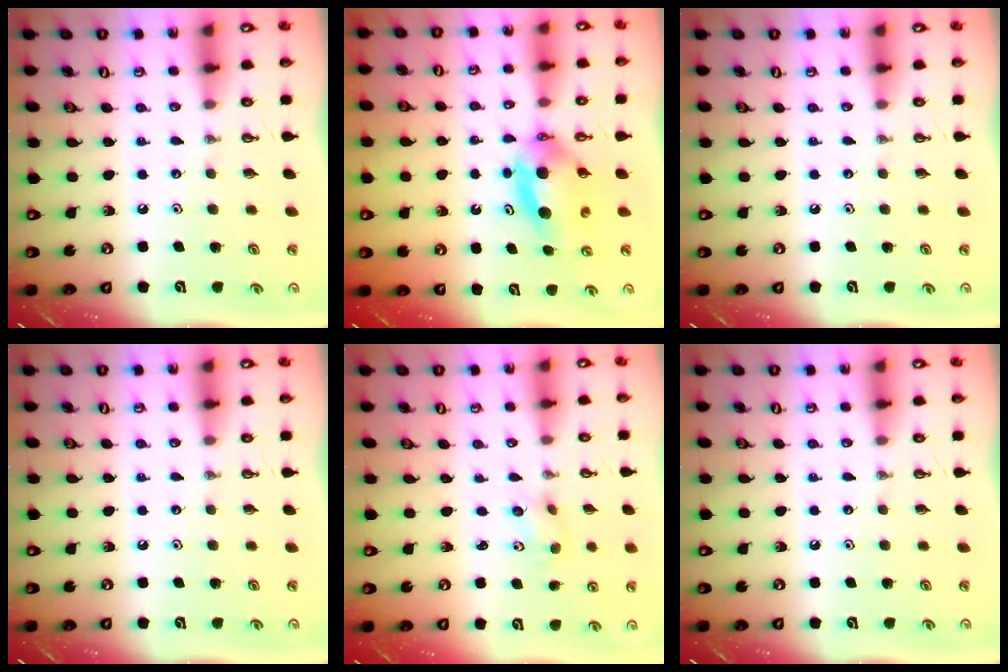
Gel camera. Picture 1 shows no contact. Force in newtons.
{"total": 8.0, "press": 5.1, "slide": 6.1}
{"total": 0.0}
{"total": 0.0}
{"total": 3.8, "press": 3.4, "slide": 1.7}
{"total": 0.0}